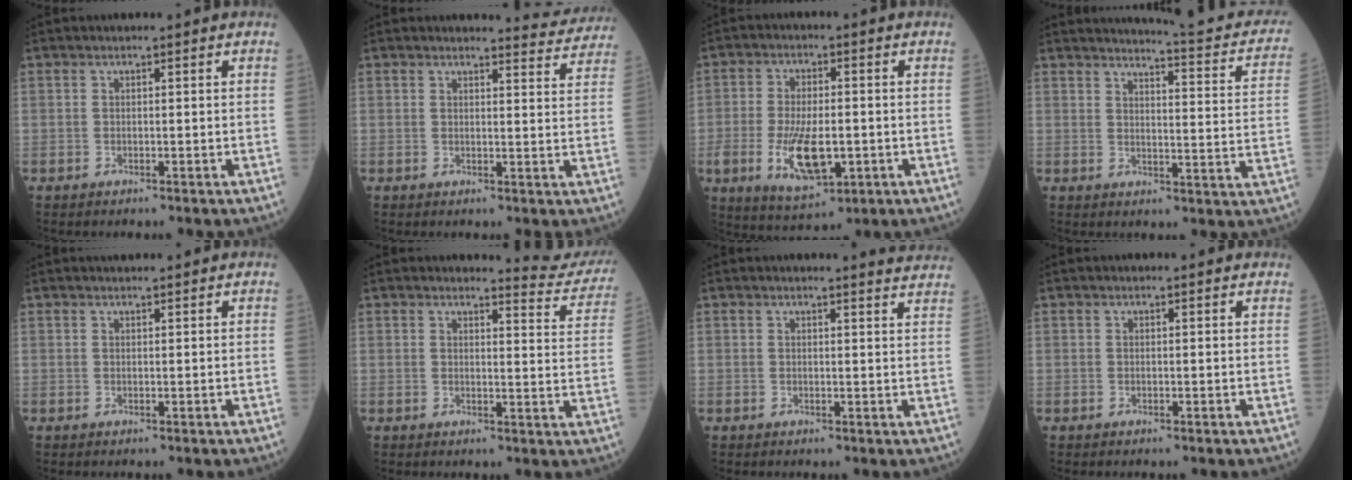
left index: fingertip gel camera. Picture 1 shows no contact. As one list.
[{"total": 5.2, "force": [5.1, 0.2, -0.6], "torque": [0.006, -0.025, 0.041]}, {"total": 9.8, "force": [-2.5, 3.8, 8.6], "torque": [-0.169, -0.016, -0.034]}, {"total": 14.6, "force": [13.5, 0.9, 5.4], "torque": [-0.061, -0.054, 0.137]}, {"total": 2.0, "force": [1.9, 0.2, 0.6], "torque": [-0.009, 0.016, 0.030]}, {"total": 7.7, "force": [7.7, -0.1, -0.7], "torque": [0.011, -0.064, 0.070]}, {"total": 4.5, "force": [4.5, -0.5, 0.3], "torque": [-0.008, -0.021, 0.030]}, {"total": 2.8, "force": [2.8, 0.1, 0.2], "torque": [-0.006, -0.006, 0.017]}]